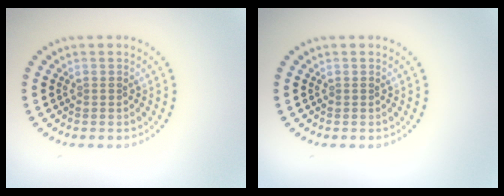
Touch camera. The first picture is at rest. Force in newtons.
{"total": 0.0}